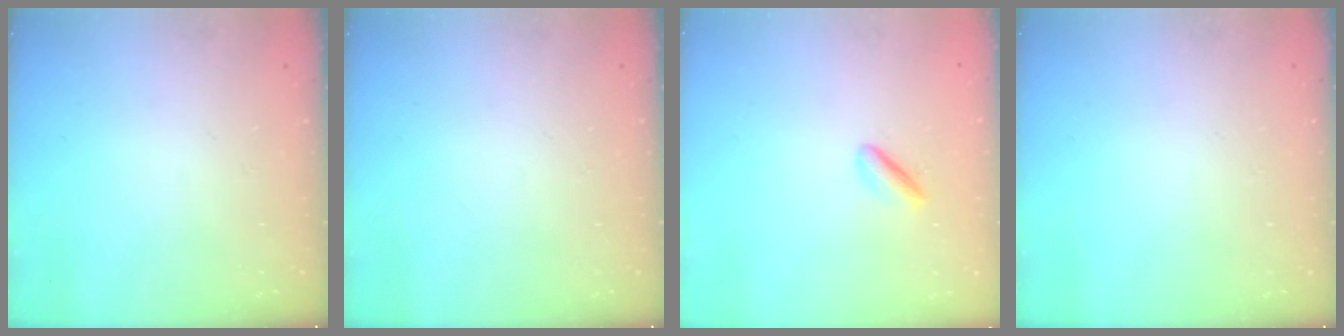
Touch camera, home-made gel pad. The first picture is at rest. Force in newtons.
{"total": 0.0}
{"total": 1.9, "press": 1.9, "slide": 0.4}
{"total": 0.0}